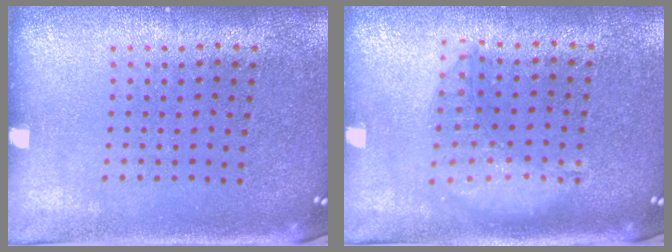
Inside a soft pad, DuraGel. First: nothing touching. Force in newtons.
{"total": 1.4, "press": 1.3, "slide": 0.4}